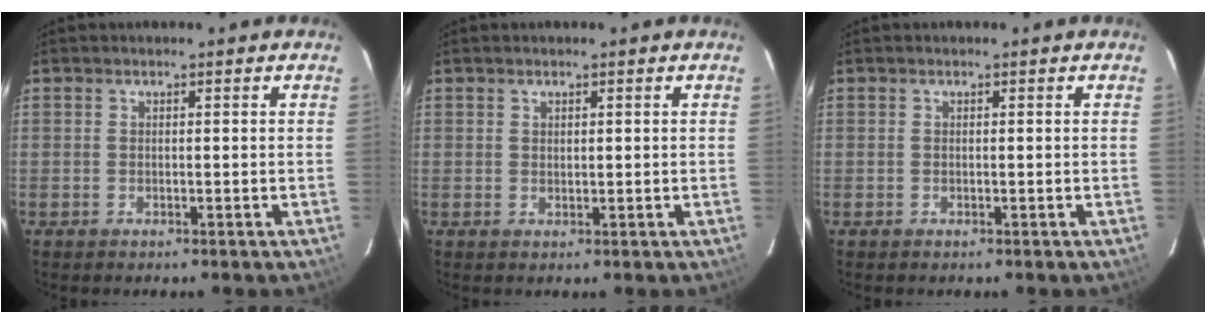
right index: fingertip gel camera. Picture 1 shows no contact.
{"total": 0.8, "force": [0.6, 0.4, 0.3], "torque": [-0.003, 0.003, 0.011]}
{"total": 0.0}